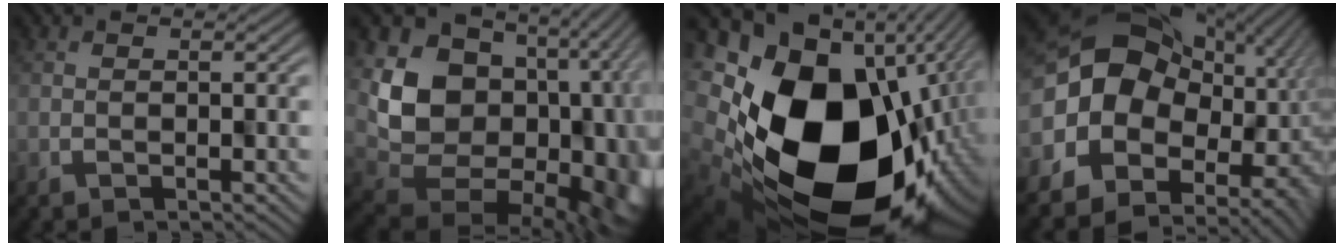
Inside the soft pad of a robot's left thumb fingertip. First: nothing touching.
{"total": 16.1, "force": [2.8, 12.9, 9.1], "torque": [-0.161, -0.056, 0.090]}
{"total": 22.9, "force": [-0.4, 16.9, 15.5], "torque": [-0.341, -0.090, 0.046]}
{"total": 16.3, "force": [2.9, 12.2, 10.4], "torque": [-0.202, -0.033, 0.073]}